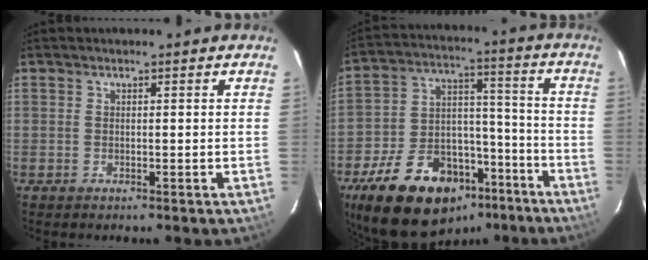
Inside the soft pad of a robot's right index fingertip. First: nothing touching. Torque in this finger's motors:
{"motor_torque": [1.13, -1.01, 0.84, 0.09]}